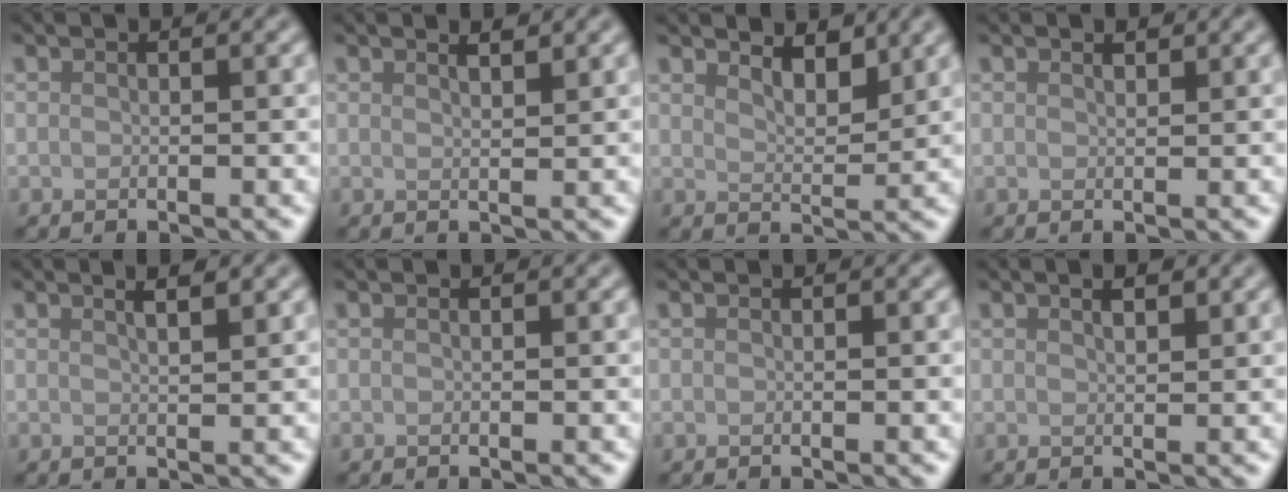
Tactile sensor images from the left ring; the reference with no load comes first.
{"total": 1.5, "force": [1.2, 0.4, 0.9], "torque": [-0.009, 0.004, 0.014]}
{"total": 2.9, "force": [2.6, 0.7, 1.1], "torque": [-0.022, -0.004, 0.038]}
{"total": 0.8, "force": [0.6, 0.3, 0.4], "torque": [-0.008, 0.000, 0.012]}
{"total": 2.5, "force": [1.5, 0.9, 1.8], "torque": [-0.007, 0.006, 0.000]}
{"total": 0.0}
{"total": 0.0}
{"total": 1.4, "force": [0.9, 0.4, 0.9], "torque": [-0.014, 0.003, 0.017]}